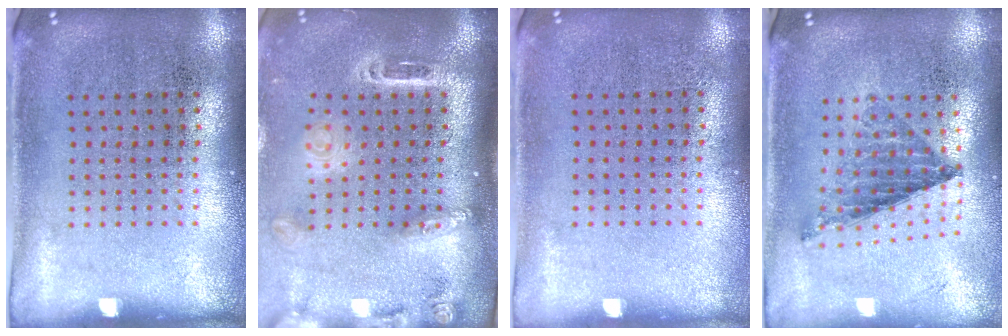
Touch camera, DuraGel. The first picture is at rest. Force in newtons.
{"total": 2.5, "press": 1.9, "slide": 1.7}
{"total": 0.0}
{"total": 0.8, "press": 0.8, "slide": 0.0}